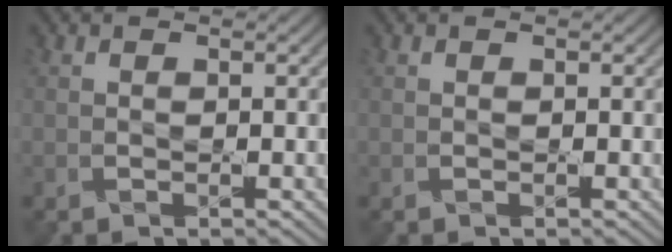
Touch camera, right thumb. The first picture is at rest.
{"total": 0.0}